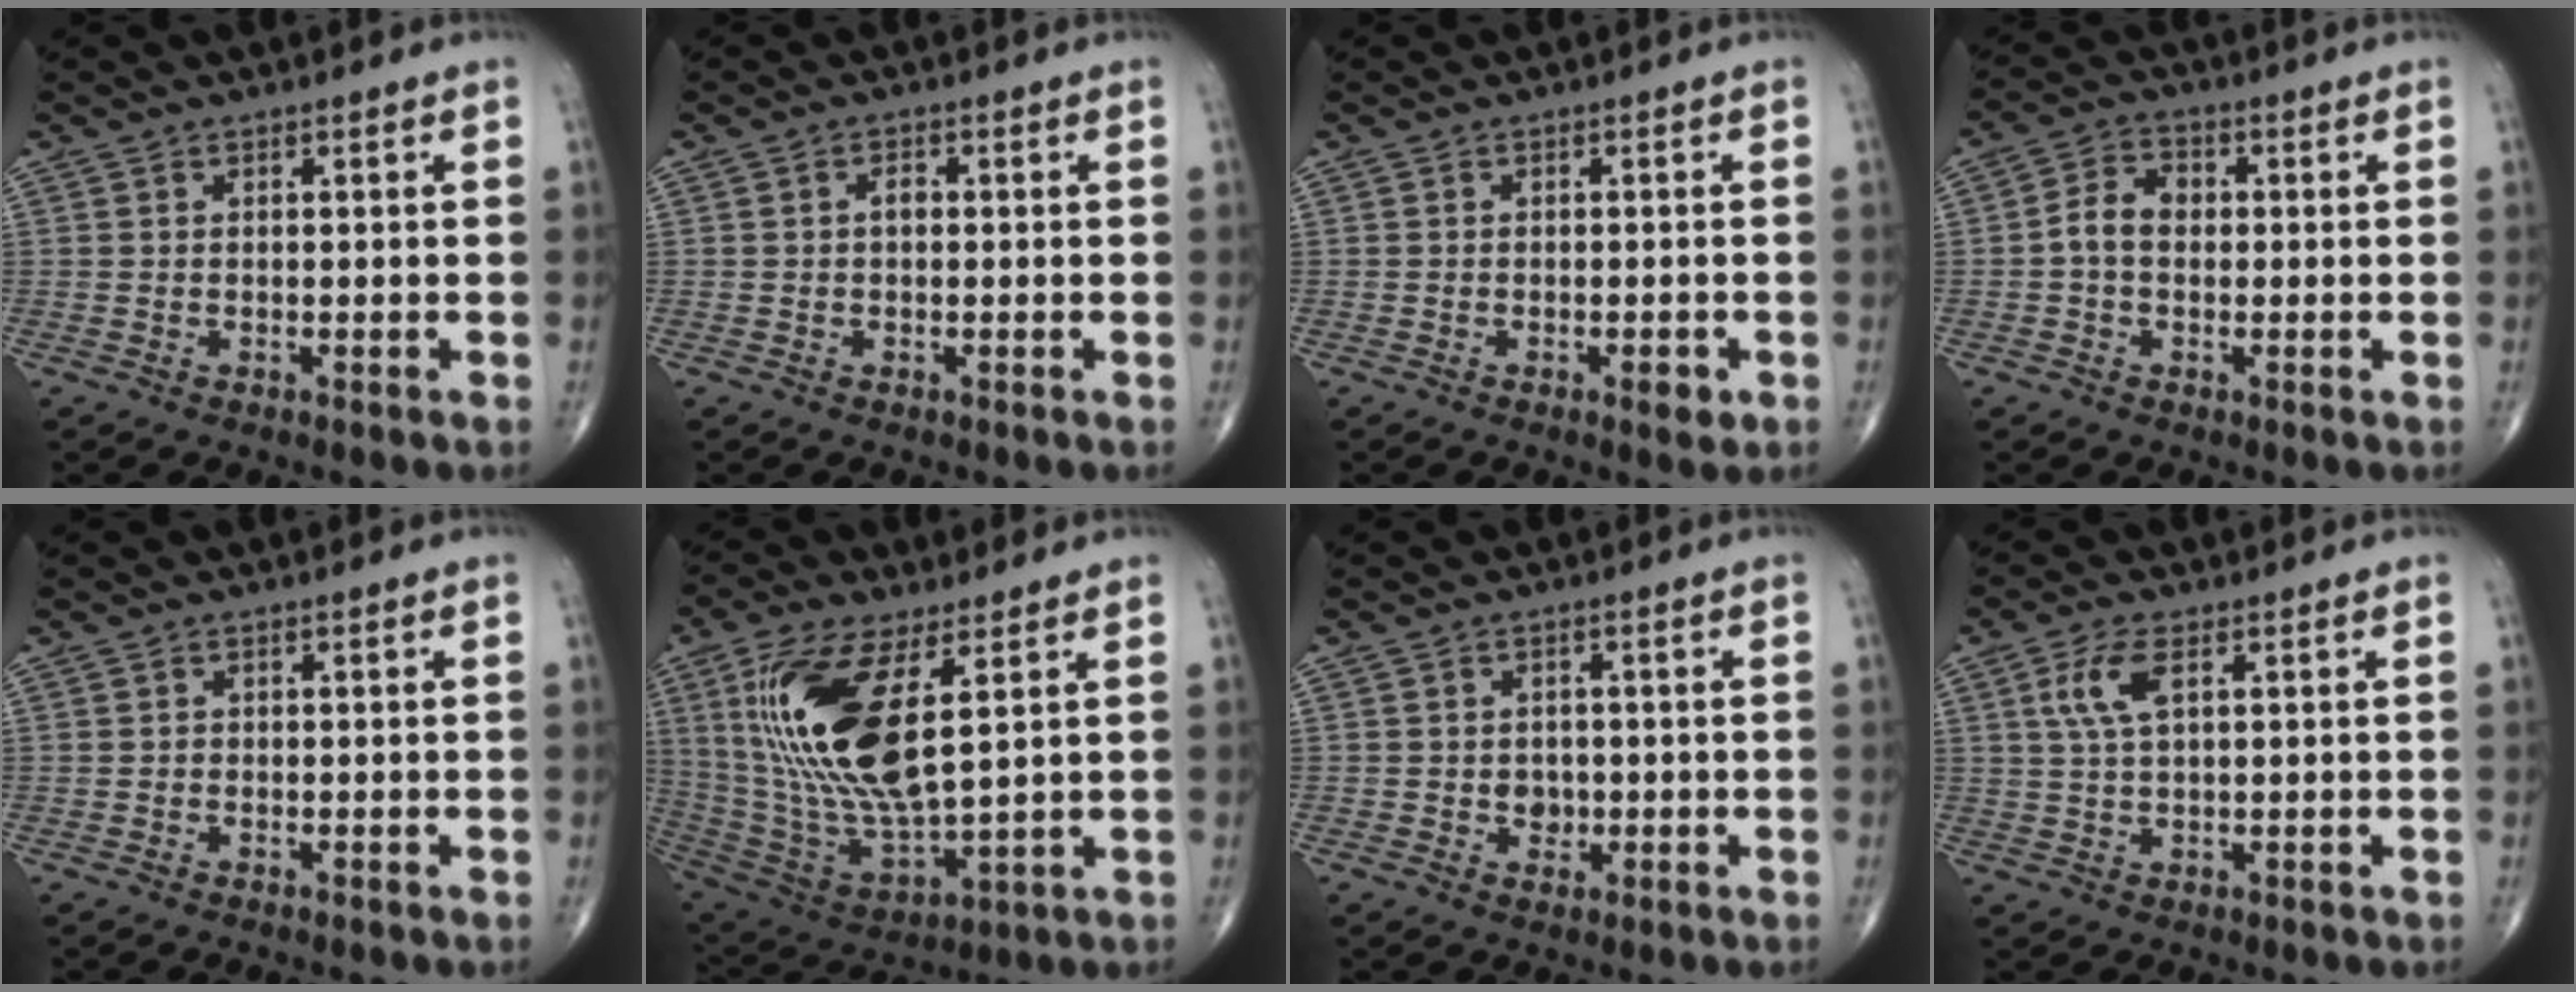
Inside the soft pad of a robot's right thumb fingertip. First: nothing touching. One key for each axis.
{"total": 1.4, "fx": 0.0, "fy": 0.9, "fz": 1.1, "tx": -0.013, "ty": 0.003, "tz": -0.005}
{"total": 2.3, "fx": -1.0, "fy": 0.8, "fz": 1.9, "tx": -0.022, "ty": -0.001, "tz": -0.014}
{"total": 5.1, "fx": -0.3, "fy": 3.8, "fz": 3.5, "tx": -0.056, "ty": 0.020, "tz": -0.015}
{"total": 0.0}
{"total": 20.7, "fx": 6.0, "fy": 7.8, "fz": 18.2, "tx": -0.383, "ty": -0.031, "tz": 0.123}
{"total": 2.6, "fx": -0.4, "fy": 2.1, "fz": 1.4, "tx": -0.006, "ty": 0.003, "tz": -0.003}
{"total": 5.6, "fx": 1.9, "fy": 2.3, "fz": 4.7, "tx": -0.105, "ty": 0.002, "tz": 0.040}